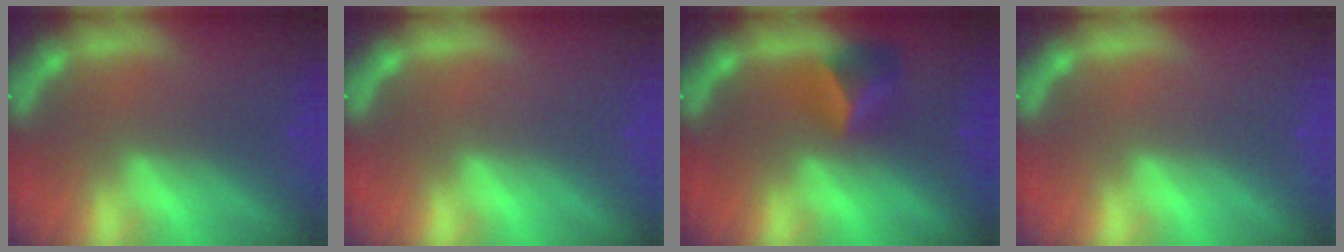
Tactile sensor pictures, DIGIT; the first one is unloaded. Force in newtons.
{"total": 0.0}
{"total": 3.4}
{"total": 0.0}